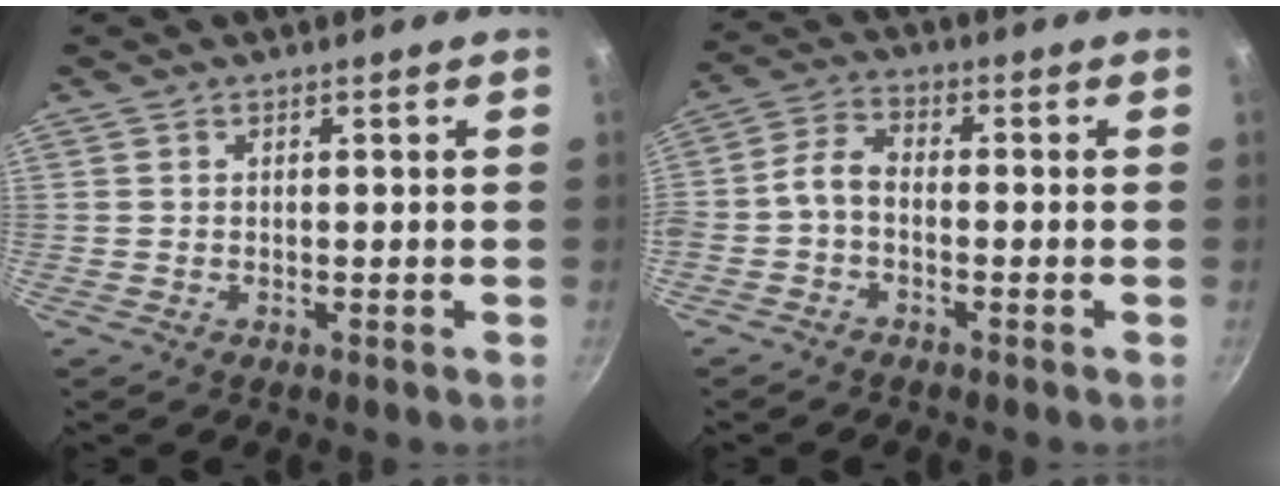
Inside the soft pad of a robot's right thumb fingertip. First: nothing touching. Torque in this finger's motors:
{"motor_torque": [0.22, 0.06, 0.57, -0.36, 0.25]}